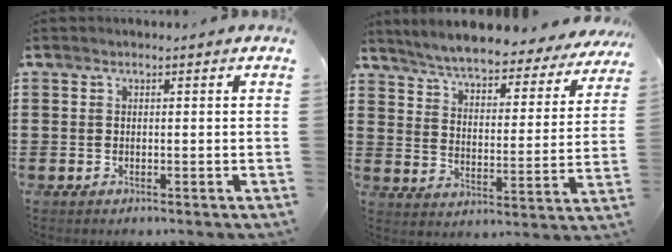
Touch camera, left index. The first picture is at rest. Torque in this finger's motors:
{"motor_torque": [2.14, 0.00, 0.62, 0.11]}